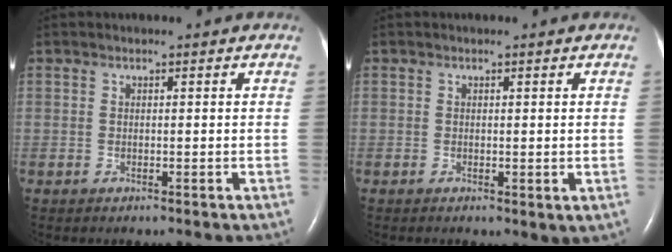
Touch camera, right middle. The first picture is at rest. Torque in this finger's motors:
{"motor_torque": [1.11, -1.00, 0.14, 0.03]}